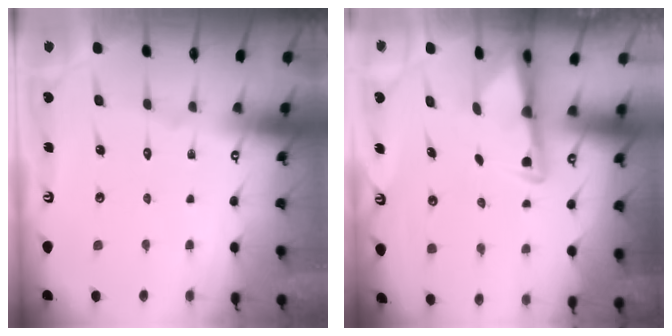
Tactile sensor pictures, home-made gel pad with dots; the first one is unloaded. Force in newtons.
{"total": 3.0, "press": 2.9, "slide": 0.6}